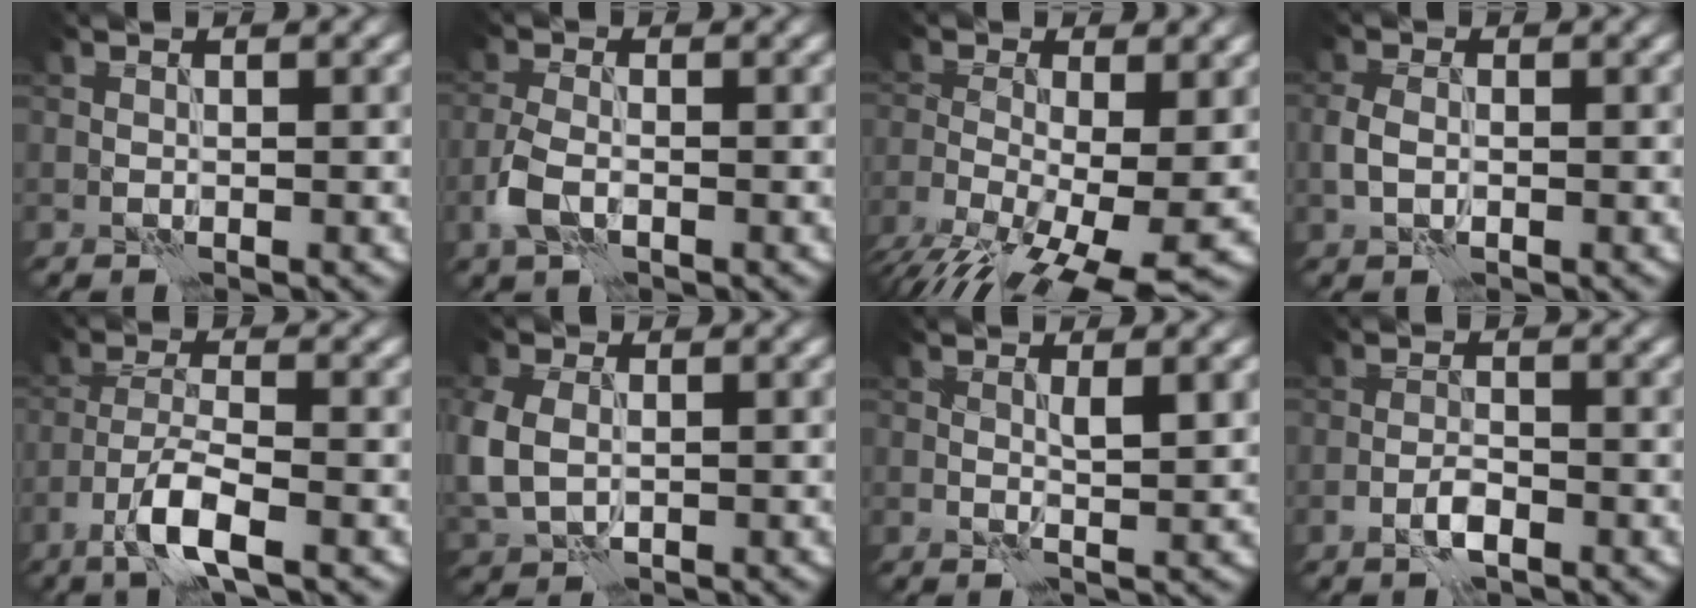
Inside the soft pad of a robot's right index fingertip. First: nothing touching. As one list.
[{"total": 2.8, "force": [-1.2, 1.5, 2.0], "torque": [-0.047, -0.001, -0.031]}, {"total": 10.5, "force": [-5.1, 4.2, 8.1], "torque": [-0.144, -0.029, -0.091]}, {"total": 2.0, "force": [-0.4, 1.4, 1.4], "torque": [-0.032, 0.002, -0.011]}, {"total": 4.7, "force": [-2.8, 1.0, 3.6], "torque": [-0.070, 0.002, -0.058]}, {"total": 5.0, "force": [-0.1, 3.8, 3.2], "torque": [-0.098, -0.008, 0.008]}, {"total": 1.9, "force": [0.5, 0.3, 1.8], "torque": [-0.031, -0.001, 0.010]}, {"total": 1.8, "force": [-1.2, 0.5, 1.3], "torque": [-0.026, 0.004, -0.025]}]